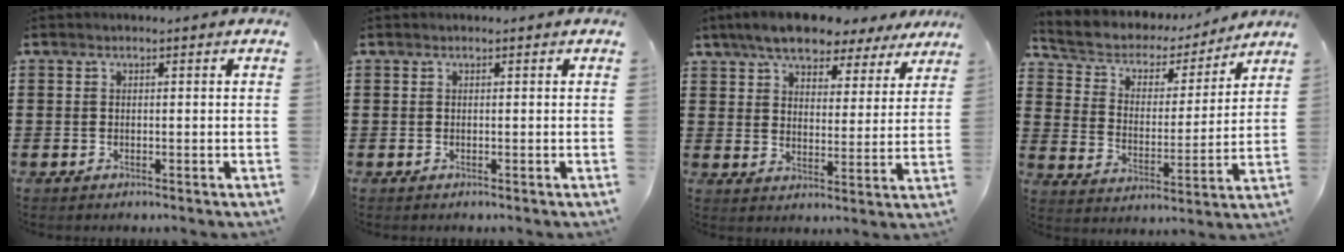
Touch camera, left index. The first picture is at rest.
{"total": 0.0}
{"total": 7.5, "force": [6.7, 1.9, 2.8], "torque": [-0.075, -0.018, 0.120]}
{"total": 4.6, "force": [3.8, 2.4, 1.0], "torque": [-0.047, -0.024, 0.058]}